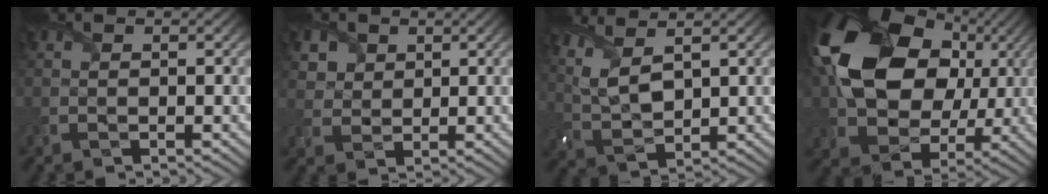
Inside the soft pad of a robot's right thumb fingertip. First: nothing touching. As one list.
[{"total": 4.1, "force": [2.4, 3.1, 1.2], "torque": [-0.051, -0.013, 0.056]}, {"total": 6.8, "force": [3.8, 2.4, 5.0], "torque": [-0.138, 0.008, 0.082]}, {"total": 18.8, "force": [3.6, 14.3, 11.7], "torque": [-0.243, 0.005, 0.077]}]